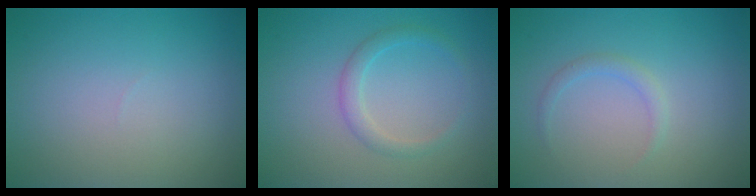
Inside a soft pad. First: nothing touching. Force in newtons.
{"total": 1.8, "press": 1.7, "slide": 0.1}
{"total": 1.0, "press": 1.0, "slide": 0.0}